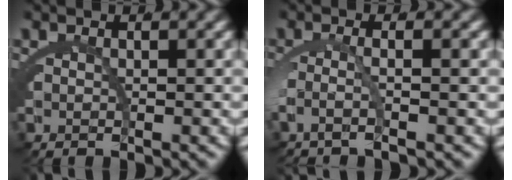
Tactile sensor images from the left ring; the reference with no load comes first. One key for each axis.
{"total": 2.7, "fx": -0.9, "fy": 0.1, "fz": 2.5, "tx": -0.058, "ty": -0.007, "tz": -0.012}